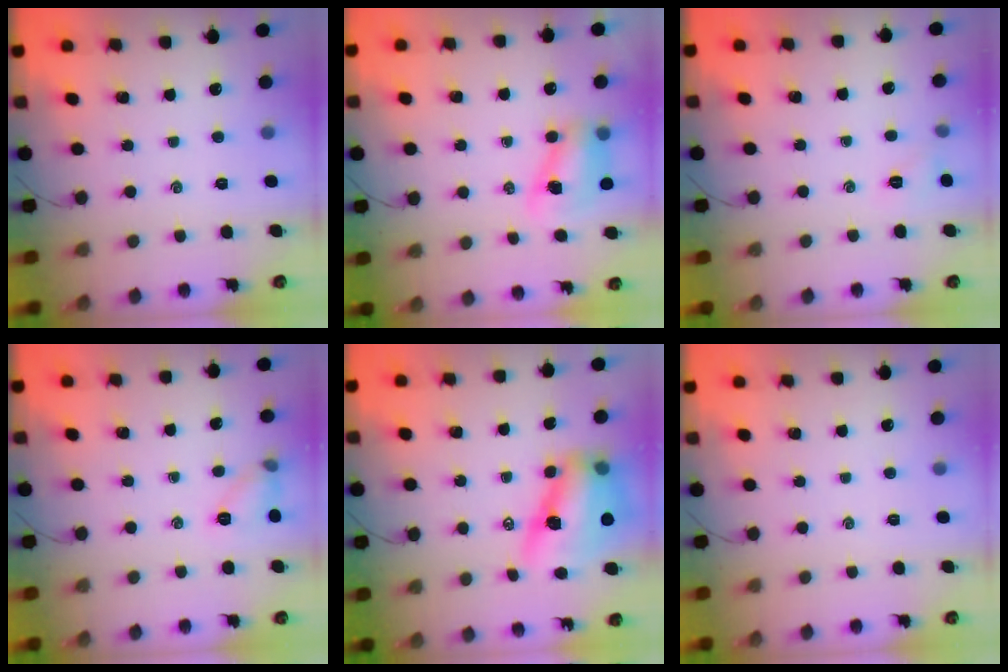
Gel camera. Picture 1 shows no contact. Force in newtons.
{"total": 8.1, "press": 8.0, "slide": 1.1}
{"total": 5.4, "press": 5.2, "slide": 1.6}
{"total": 6.9, "press": 6.7, "slide": 1.5}
{"total": 12.9, "press": 12.4, "slide": 3.6}
{"total": 0.0}